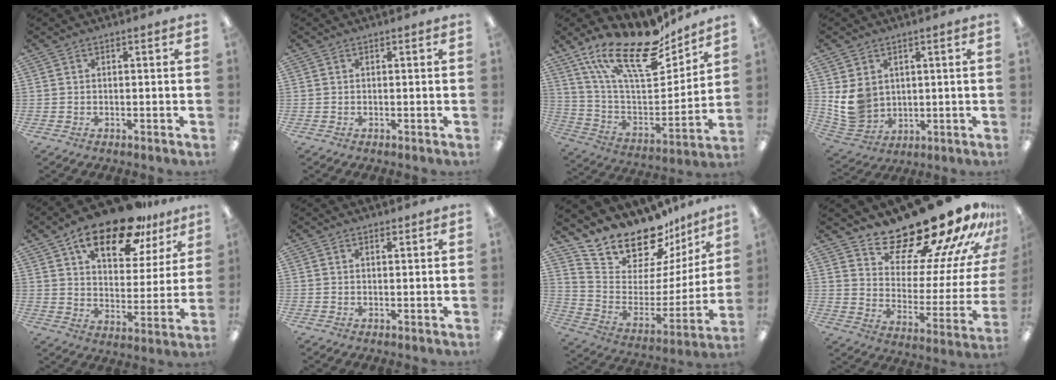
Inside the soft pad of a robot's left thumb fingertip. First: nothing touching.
{"total": 0.0}
{"total": 23.3, "force": [17.0, 8.2, 13.8], "torque": [-0.249, -0.112, 0.294]}
{"total": 8.7, "force": [1.6, 7.7, 3.7], "torque": [-0.092, -0.001, 0.038]}
{"total": 19.0, "force": [13.1, 7.9, 11.1], "torque": [-0.172, -0.068, 0.219]}
{"total": 0.9, "force": [0.8, 0.4, 0.3], "torque": [-0.006, 0.001, 0.016]}
{"total": 18.3, "force": [16.7, 6.5, 3.8], "torque": [-0.084, -0.147, 0.300]}
{"total": 21.4, "force": [19.0, 5.6, 7.9], "torque": [-0.099, -0.164, 0.318]}